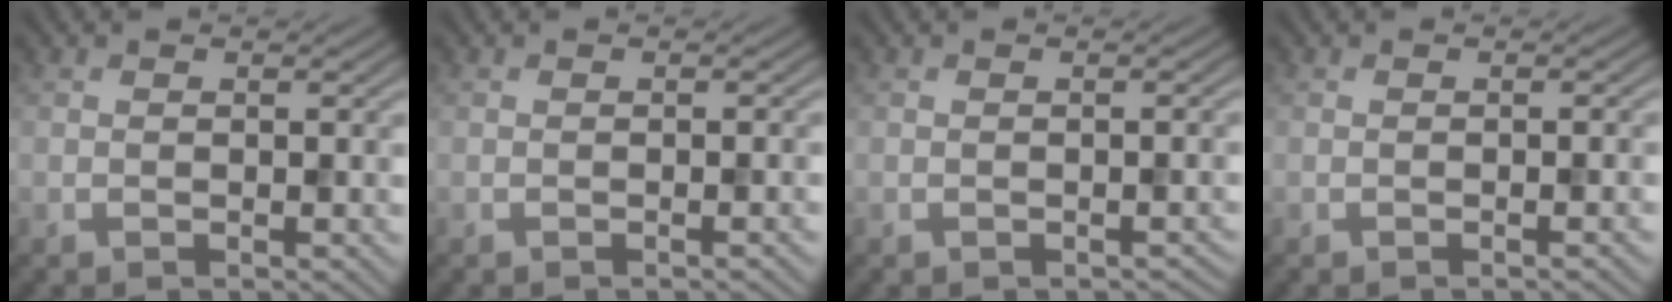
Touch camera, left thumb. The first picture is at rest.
{"total": 0.7, "force": [-0.3, 0.0, 0.6], "torque": [-0.008, 0.003, -0.006]}
{"total": 0.7, "force": [-0.5, 0.2, 0.4], "torque": [-0.006, -0.001, -0.005]}
{"total": 0.8, "force": [-0.3, 0.1, 0.7], "torque": [-0.009, 0.003, -0.008]}